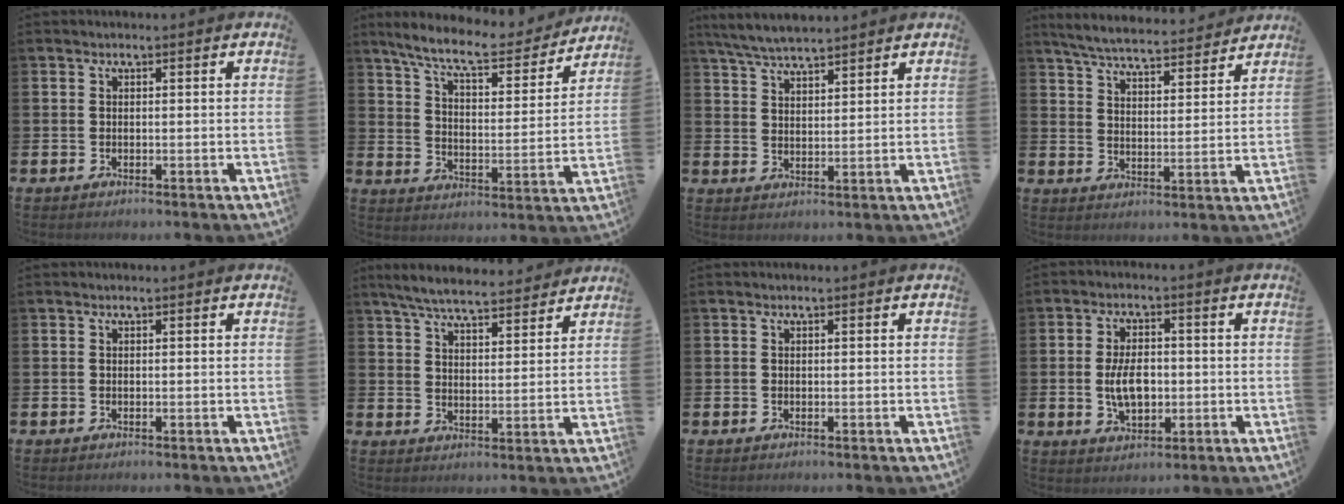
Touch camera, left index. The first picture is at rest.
{"total": 9.2, "force": [8.2, 1.6, 3.9], "torque": [-0.107, -0.048, 0.140]}
{"total": 5.5, "force": [5.3, 0.6, 1.4], "torque": [-0.051, -0.015, 0.099]}
{"total": 6.1, "force": [6.0, 0.5, 1.2], "torque": [-0.045, -0.042, 0.103]}
{"total": 0.0}
{"total": 6.5, "force": [6.2, 0.9, 1.8], "torque": [-0.055, -0.033, 0.109]}
{"total": 0.0}
{"total": 5.6, "force": [-0.3, 3.2, 4.6], "torque": [-0.081, 0.001, -0.010]}